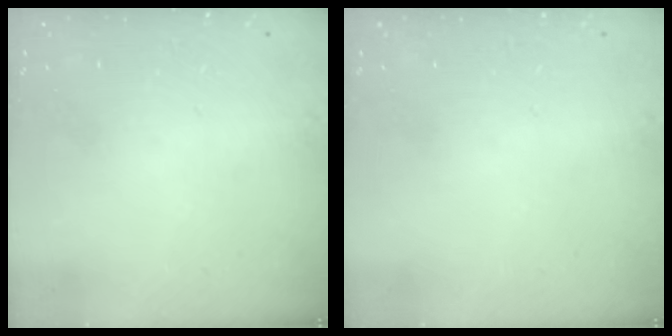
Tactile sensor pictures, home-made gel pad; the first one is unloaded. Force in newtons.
{"total": 0.0}